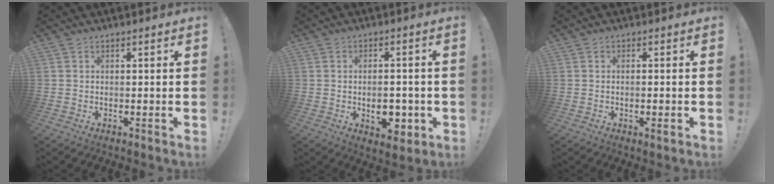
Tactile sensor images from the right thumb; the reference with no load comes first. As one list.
[{"total": 8.2, "force": [-2.0, 4.9, 6.2], "torque": [-0.070, 0.006, -0.029]}, {"total": 1.9, "force": [-0.7, 0.1, 1.8], "torque": [-0.026, 0.000, -0.012]}]